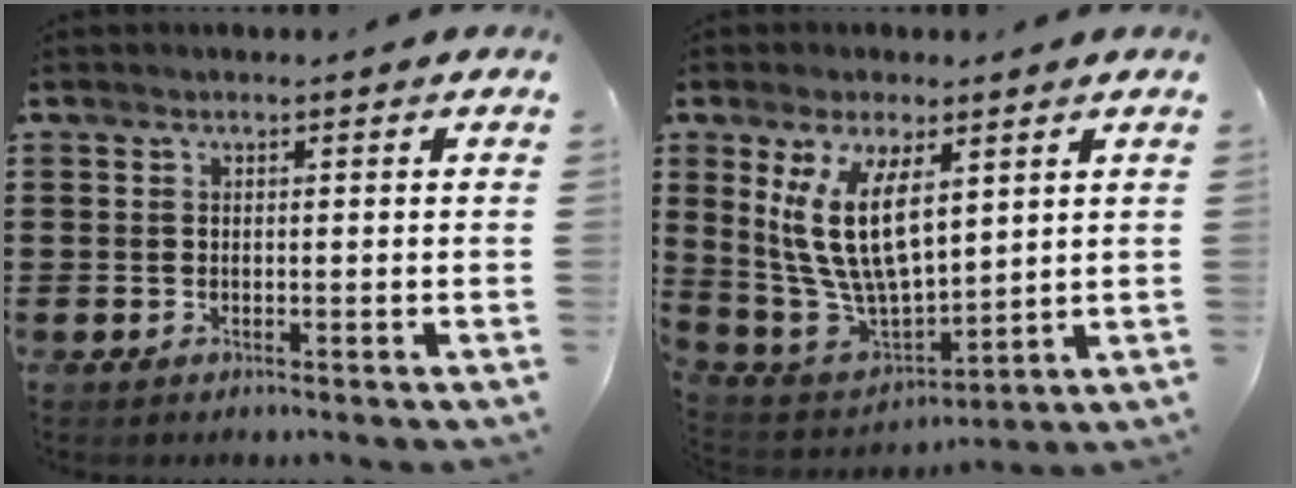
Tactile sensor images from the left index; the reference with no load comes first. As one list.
[{"total": 12.4, "force": [4.2, 5.4, 10.4], "torque": [-0.238, -0.009, 0.075]}]